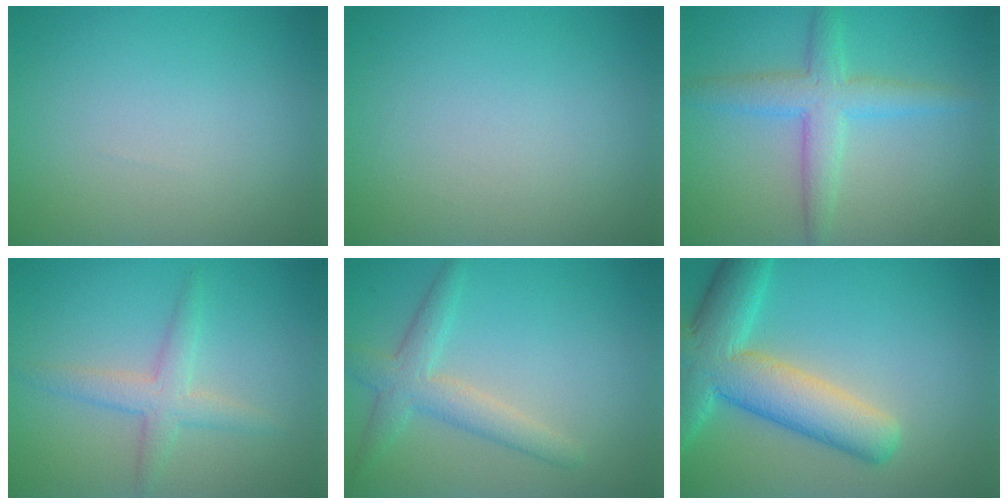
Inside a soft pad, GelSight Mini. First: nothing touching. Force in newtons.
{"total": 0.0}
{"total": 4.1, "press": 4.1, "slide": 0.1}
{"total": 2.7, "press": 2.7, "slide": 0.1}
{"total": 3.3, "press": 3.3, "slide": 0.0}
{"total": 8.5, "press": 8.5, "slide": 0.5}